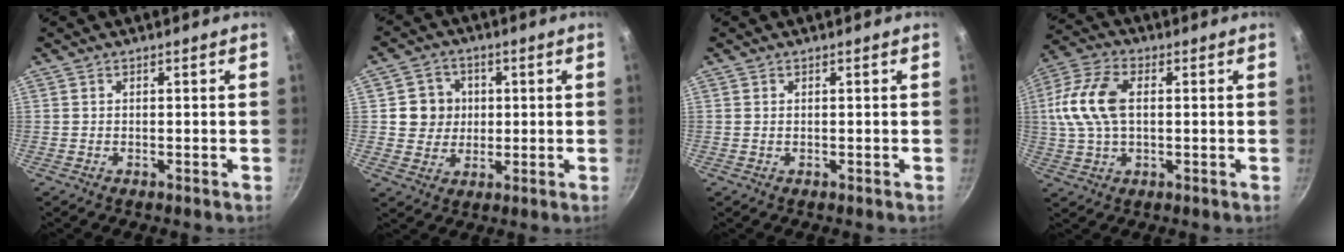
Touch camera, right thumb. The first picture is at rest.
{"total": 7.0, "force": [0.9, 6.6, 2.0], "torque": [0.005, 0.006, 0.010]}
{"total": 0.0}
{"total": 13.3, "force": [1.3, 8.2, 10.4], "torque": [-0.203, 0.022, 0.013]}